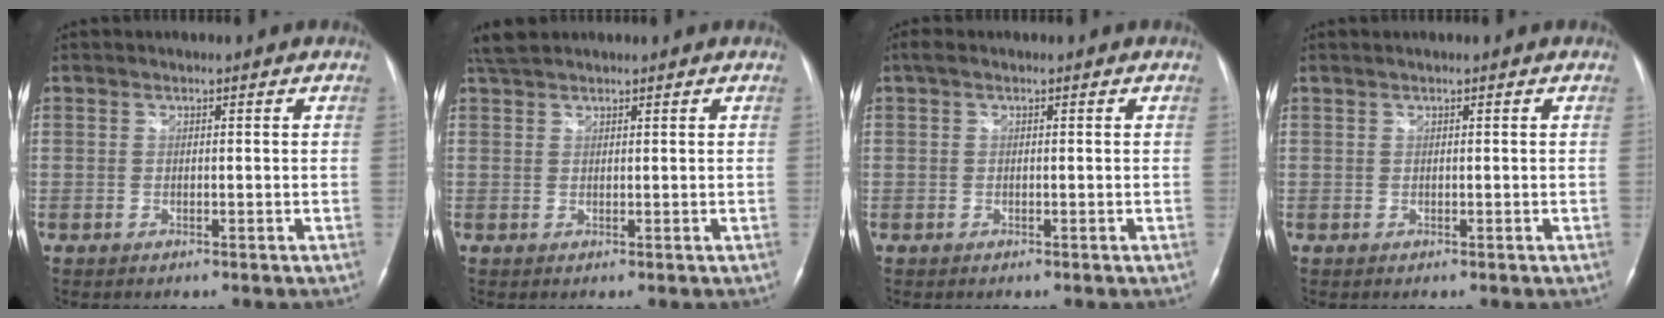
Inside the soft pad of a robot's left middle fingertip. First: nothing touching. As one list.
[{"total": 3.2, "force": [2.9, 0.7, 1.1], "torque": [-0.031, 0.019, 0.057]}, {"total": 1.1, "force": [0.5, 0.5, 0.9], "torque": [-0.022, 0.015, 0.006]}, {"total": 0.5, "force": [0.4, 0.0, 0.3], "torque": [-0.011, 0.011, 0.013]}]